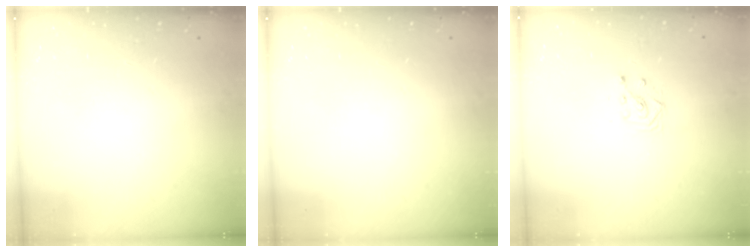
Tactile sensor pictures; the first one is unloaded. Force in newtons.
{"total": 0.0}
{"total": 3.0, "press": 3.0, "slide": 0.1}